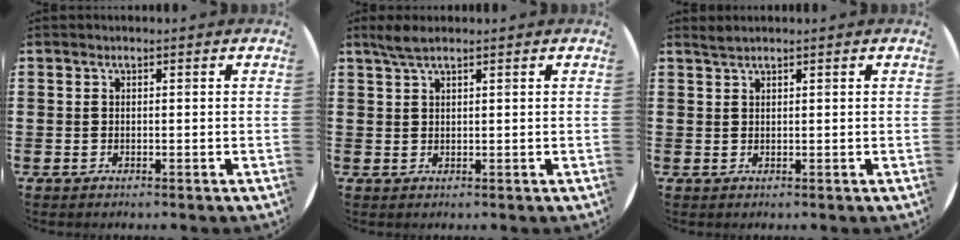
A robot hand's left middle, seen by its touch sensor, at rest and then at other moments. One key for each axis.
{"total": 2.5, "fx": 1.9, "fy": 0.3, "fz": 1.7, "tx": -0.035, "ty": 0.004, "tz": 0.033}
{"total": 0.9, "fx": 0.9, "fy": -0.1, "fz": 0.2, "tx": -0.005, "ty": -0.001, "tz": 0.017}